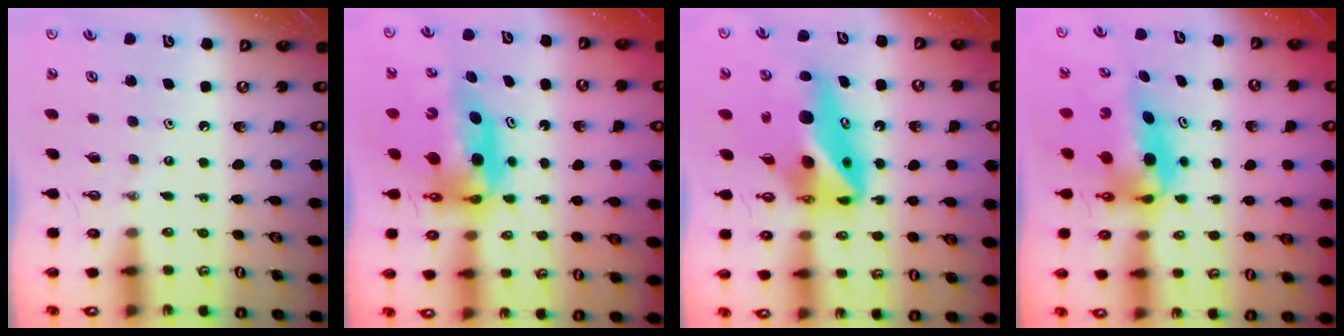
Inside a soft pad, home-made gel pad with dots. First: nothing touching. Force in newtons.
{"total": 8.0, "press": 8.0, "slide": 0.7}
{"total": 15.5, "press": 15.2, "slide": 3.1}
{"total": 7.3, "press": 6.7, "slide": 2.8}